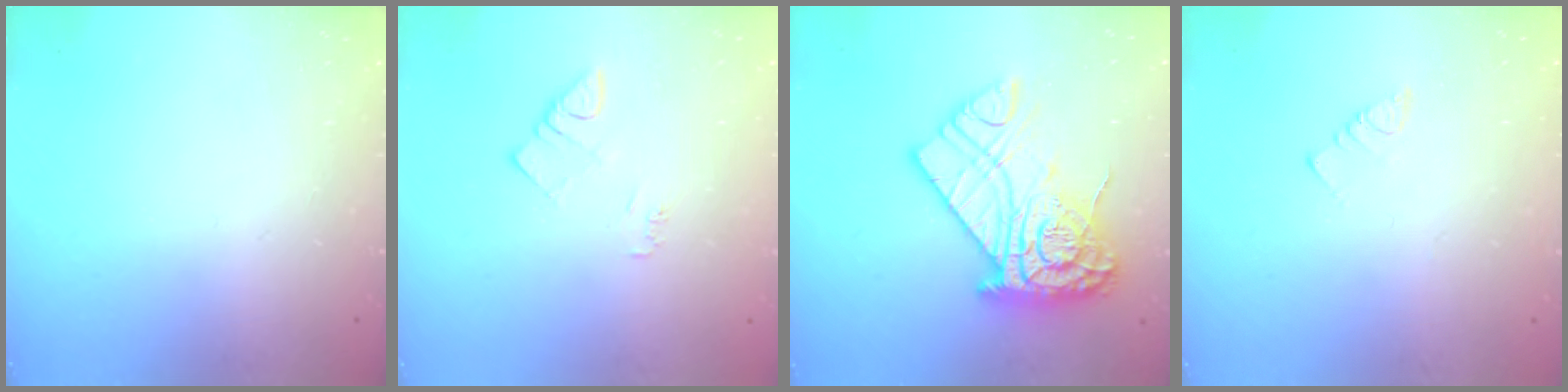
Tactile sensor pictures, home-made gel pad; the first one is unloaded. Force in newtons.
{"total": 4.5, "press": 4.5, "slide": 0.5}
{"total": 20.4, "press": 20.3, "slide": 1.4}
{"total": 3.0, "press": 3.0, "slide": 0.2}